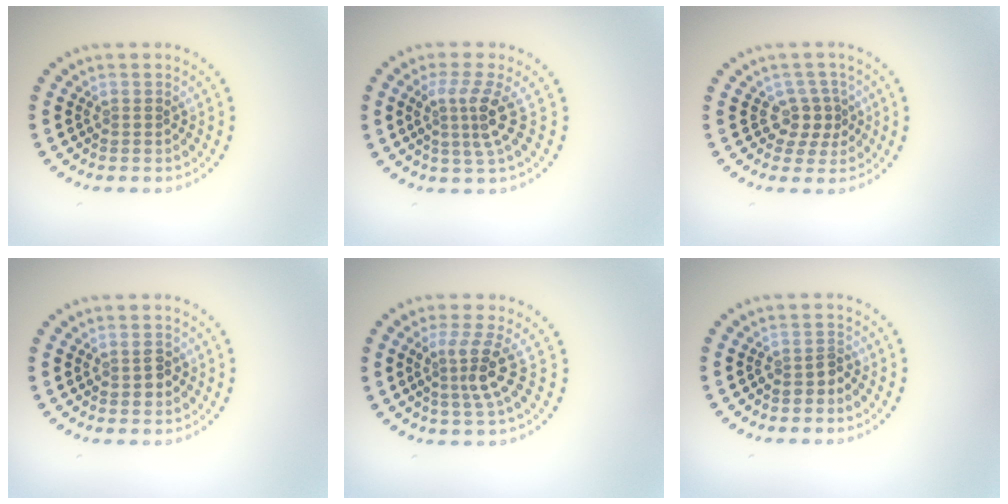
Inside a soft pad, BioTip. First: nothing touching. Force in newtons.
{"total": 3.3, "press": 2.3, "slide": 2.4}
{"total": 2.3, "press": 1.8, "slide": 1.5}
{"total": 1.5, "press": 1.5, "slide": 0.1}
{"total": 3.2, "press": 2.2, "slide": 2.3}
{"total": 1.4, "press": 1.1, "slide": 0.8}